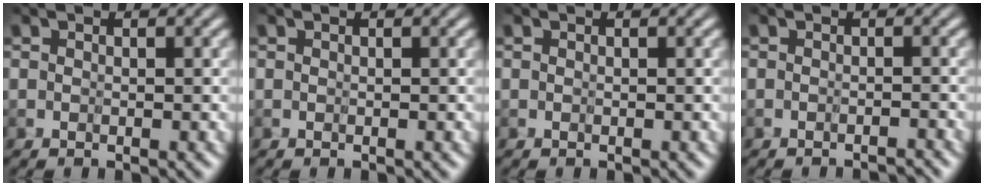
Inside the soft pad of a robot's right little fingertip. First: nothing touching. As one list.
[{"total": 0.0}, {"total": 0.0}, {"total": 2.3, "force": [-1.9, -0.7, -1.0], "torque": [0.036, 0.008, -0.029]}]